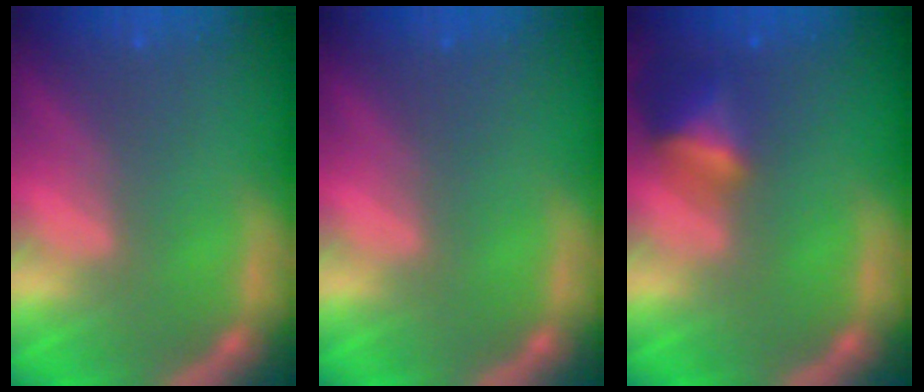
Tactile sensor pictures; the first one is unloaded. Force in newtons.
{"total": 0.0}
{"total": 3.5}